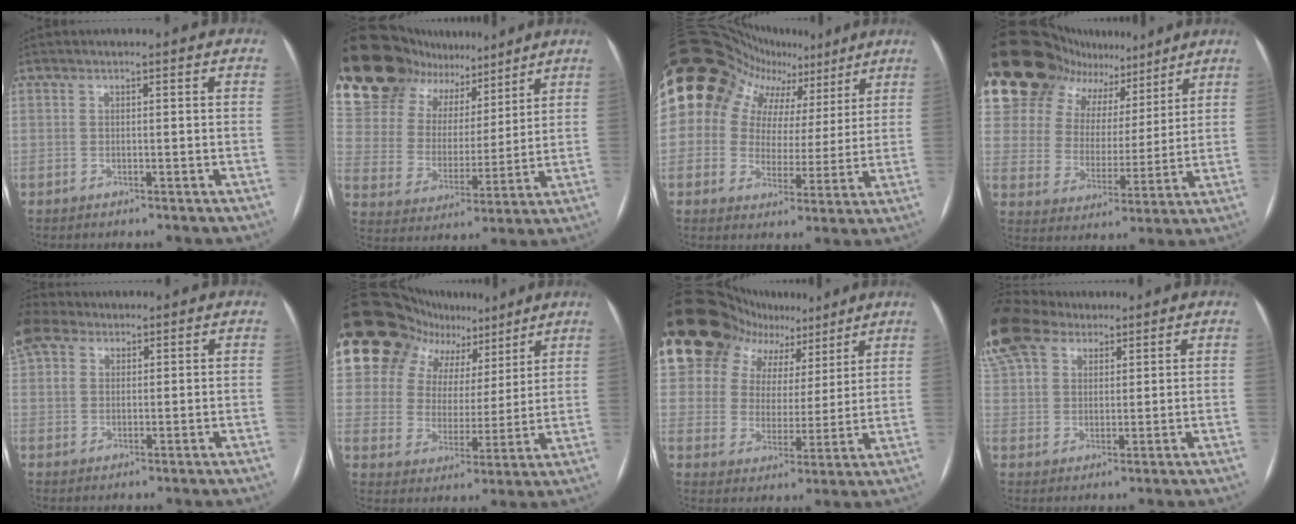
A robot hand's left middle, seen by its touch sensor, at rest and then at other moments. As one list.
[{"total": 19.2, "force": [15.2, 9.5, 6.9], "torque": [-0.149, 0.049, 0.260]}, {"total": 17.0, "force": [10.0, 12.3, 6.3], "torque": [-0.109, 0.060, 0.142]}, {"total": 21.6, "force": [17.0, 11.1, 7.3], "torque": [-0.175, 0.052, 0.277]}, {"total": 4.3, "force": [3.6, 2.0, 1.2], "torque": [-0.042, 0.019, 0.080]}, {"total": 17.3, "force": [12.2, 10.6, 6.0], "torque": [-0.119, 0.055, 0.192]}, {"total": 15.8, "force": [11.9, 9.4, 4.4], "torque": [-0.089, 0.039, 0.183]}, {"total": 15.1, "force": [11.1, 8.3, 6.2], "torque": [-0.172, 0.048, 0.209]}]